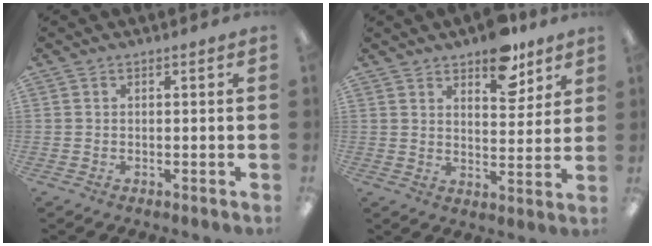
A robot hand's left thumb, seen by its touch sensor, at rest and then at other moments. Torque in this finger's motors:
{"motor_torque": [1.11, 0.71, 0.72, -0.78, 0.04]}